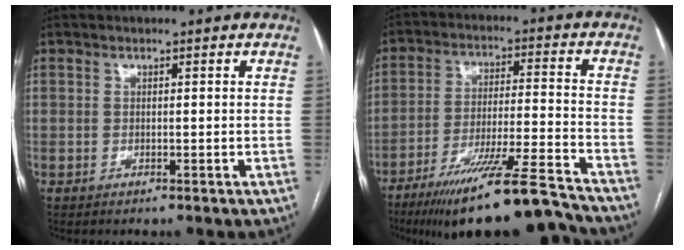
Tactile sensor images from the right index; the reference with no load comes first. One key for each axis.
{"total": 18.6, "fx": -15.1, "fy": 0.3, "fz": 10.8, "tx": -0.153, "ty": -0.011, "tz": -0.248}